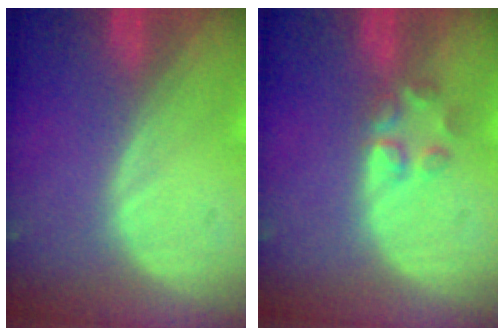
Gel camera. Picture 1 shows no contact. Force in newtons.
{"total": 2.9, "press": 2.9, "slide": 0.3}